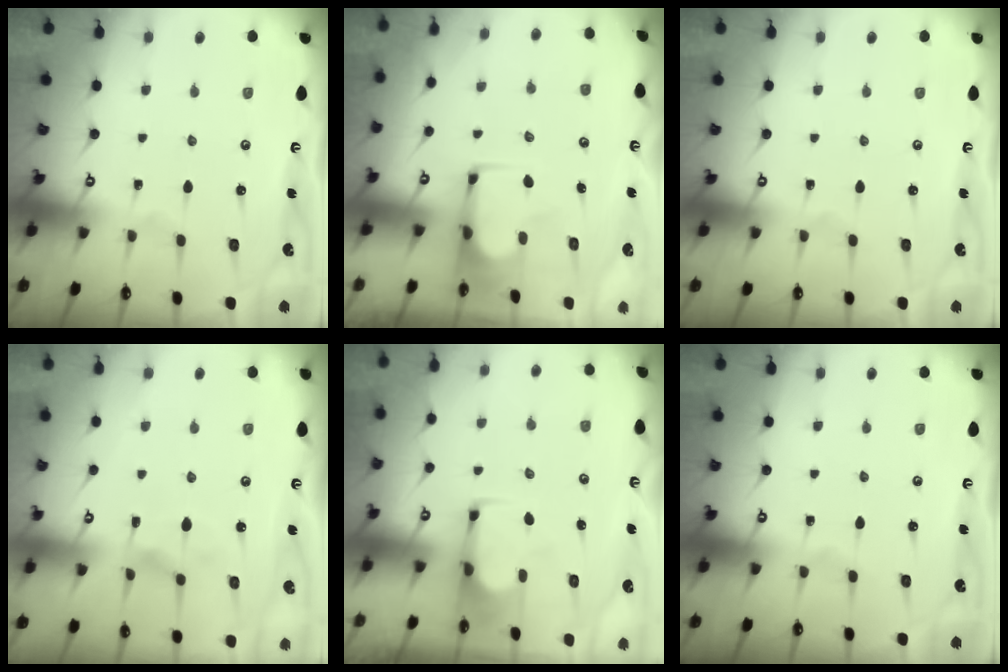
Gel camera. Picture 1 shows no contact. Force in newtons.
{"total": 1.6, "press": 1.5, "slide": 0.1}
{"total": 0.0}
{"total": 2.3, "press": 2.1, "slide": 0.9}
{"total": 2.5, "press": 2.4, "slide": 0.9}
{"total": 0.0}